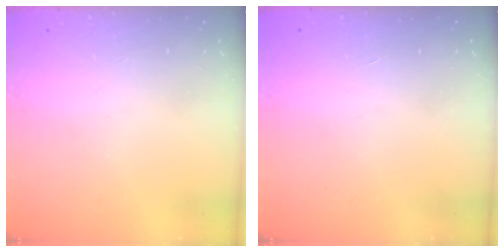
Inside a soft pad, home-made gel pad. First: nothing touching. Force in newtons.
{"total": 1.7, "press": 1.7, "slide": 0.1}